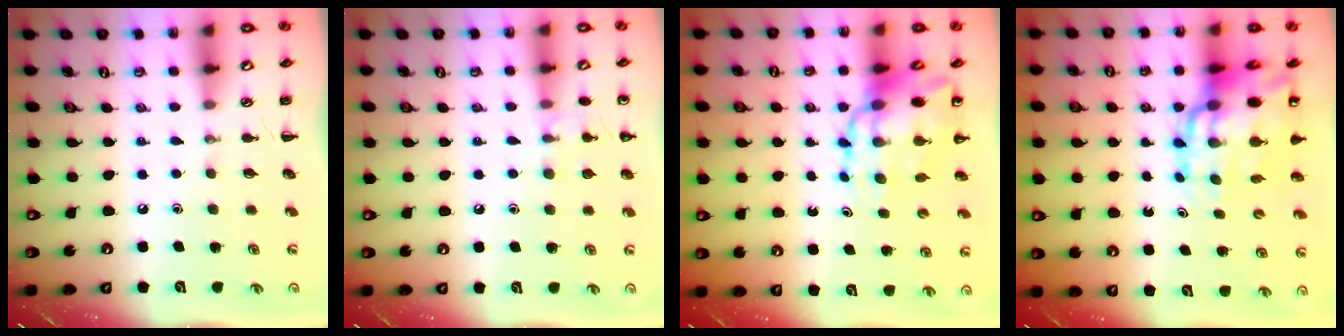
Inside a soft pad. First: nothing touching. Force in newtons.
{"total": 7.0, "press": 6.7, "slide": 2.0}
{"total": 12.2, "press": 11.7, "slide": 3.3}
{"total": 19.1, "press": 18.4, "slide": 5.2}